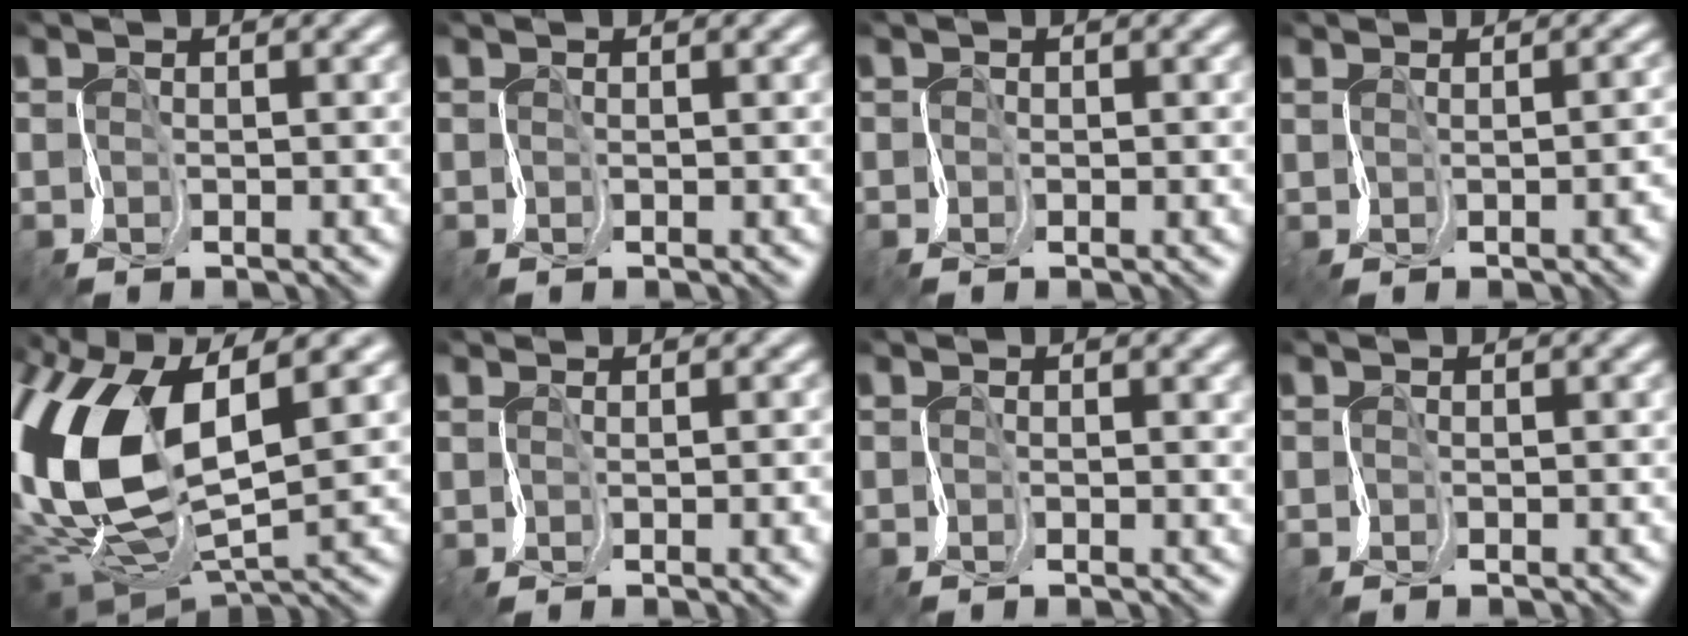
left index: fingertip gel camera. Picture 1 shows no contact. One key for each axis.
{"total": 0.0}
{"total": 0.6, "fx": -0.3, "fy": -0.1, "fz": -0.5, "tx": 0.007, "ty": 0.004, "tz": -0.002}
{"total": 4.3, "fx": -0.4, "fy": 2.2, "fz": 3.7, "tx": -0.006, "ty": 0.014, "tz": 0.000}
{"total": 12.0, "fx": 2.1, "fy": 6.4, "fz": 10.0, "tx": -0.239, "ty": -0.005, "tz": 0.048}
{"total": 3.4, "fx": 0.1, "fy": 1.5, "fz": 3.1, "tx": -0.017, "ty": 0.006, "tz": 0.008}
{"total": 0.6, "fx": 0.6, "fy": -0.3, "fz": 0.1, "tx": -0.003, "ty": 0.003, "tz": 0.007}
{"total": 0.0}